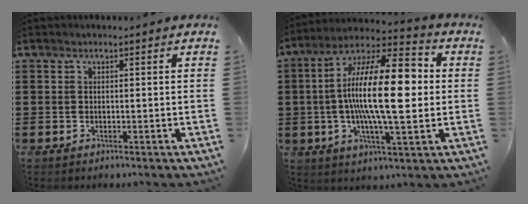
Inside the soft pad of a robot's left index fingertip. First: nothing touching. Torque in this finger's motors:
{"motor_torque": [1.78, -0.36, 1.05, 0.21]}